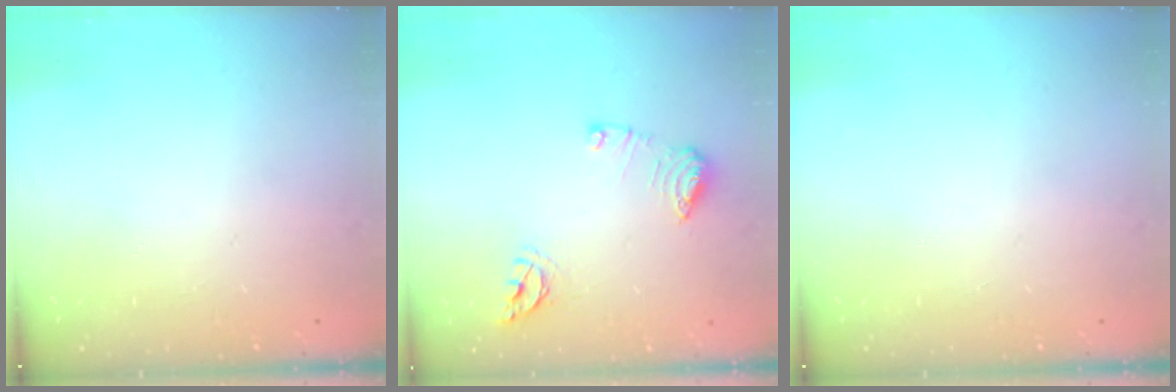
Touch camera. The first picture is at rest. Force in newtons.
{"total": 10.0, "press": 9.9, "slide": 1.0}
{"total": 0.0}